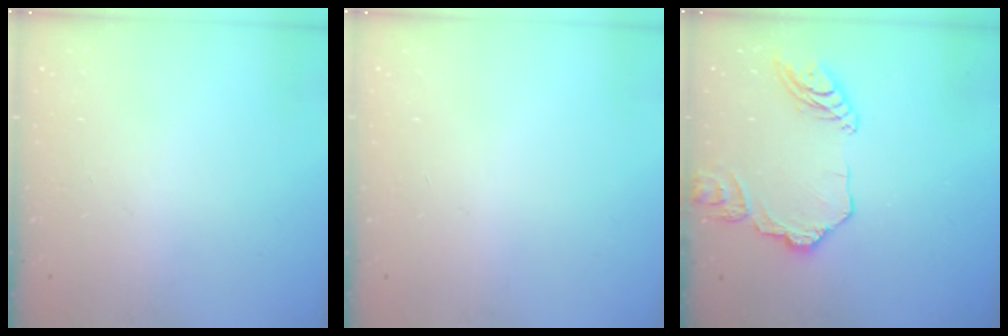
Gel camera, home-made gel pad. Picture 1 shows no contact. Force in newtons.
{"total": 0.0}
{"total": 13.4, "press": 13.4, "slide": 1.3}